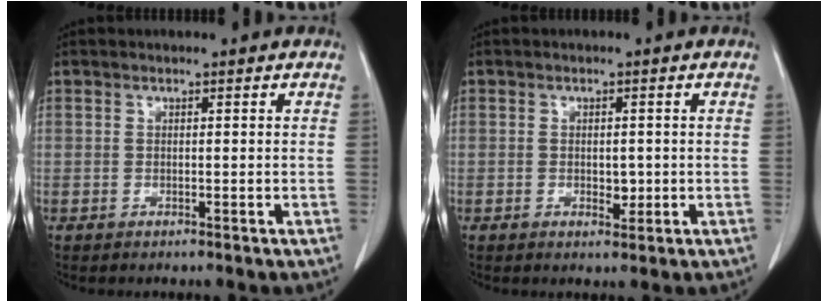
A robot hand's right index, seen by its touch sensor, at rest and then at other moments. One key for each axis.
{"total": 2.0, "fx": -0.2, "fy": 1.2, "fz": 1.6, "tx": -0.021, "ty": -0.001, "tz": 0.000}